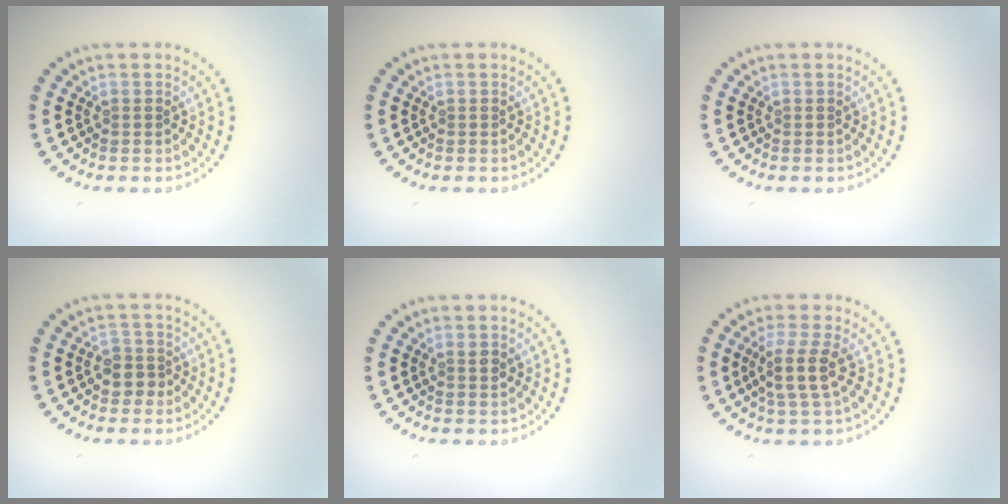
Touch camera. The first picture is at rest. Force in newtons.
{"total": 0.0}
{"total": 0.0}
{"total": 2.0, "press": 1.7, "slide": 1.0}
{"total": 0.8, "press": 0.7, "slide": 0.2}
{"total": 2.9, "press": 2.3, "slide": 1.7}